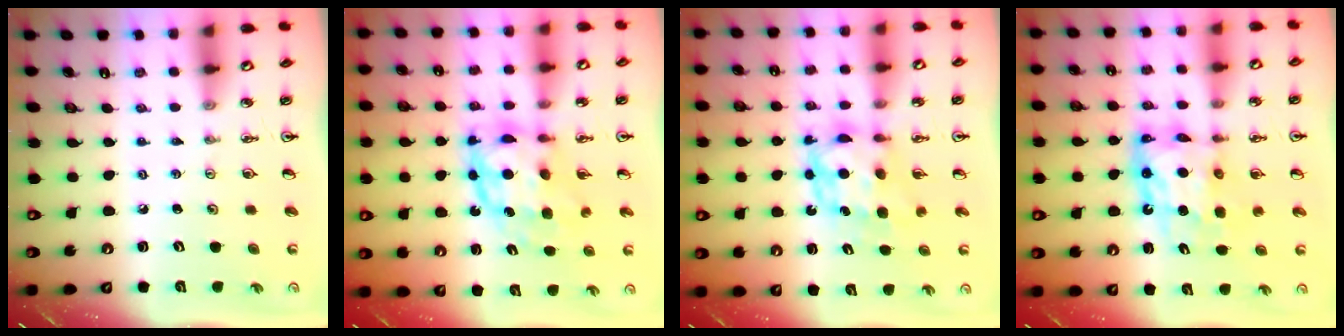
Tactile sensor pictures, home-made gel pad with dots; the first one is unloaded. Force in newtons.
{"total": 9.7, "press": 9.6, "slide": 0.8}
{"total": 7.1, "press": 7.1, "slide": 0.4}
{"total": 11.3, "press": 11.2, "slide": 1.0}